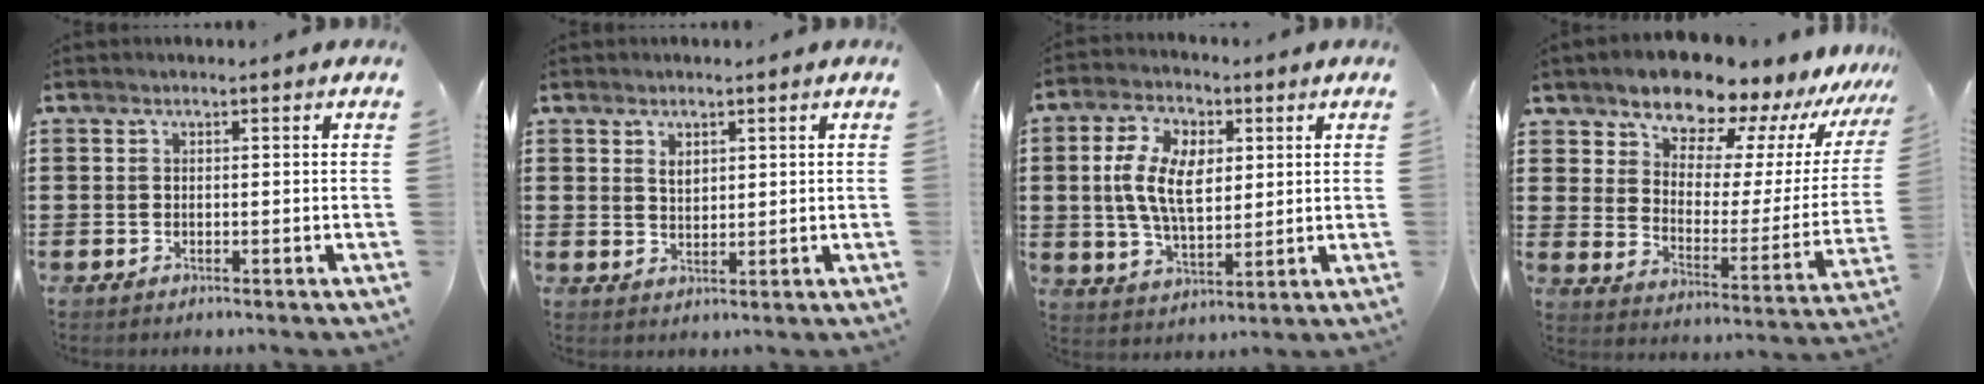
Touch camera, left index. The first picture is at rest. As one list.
[{"total": 2.0, "force": [1.3, 1.2, 1.0], "torque": [-0.014, 0.001, 0.022]}, {"total": 9.8, "force": [1.7, 5.4, 7.9], "torque": [-0.171, 0.015, 0.028]}, {"total": 11.0, "force": [10.2, 3.5, 2.5], "torque": [-0.073, -0.085, 0.177]}]